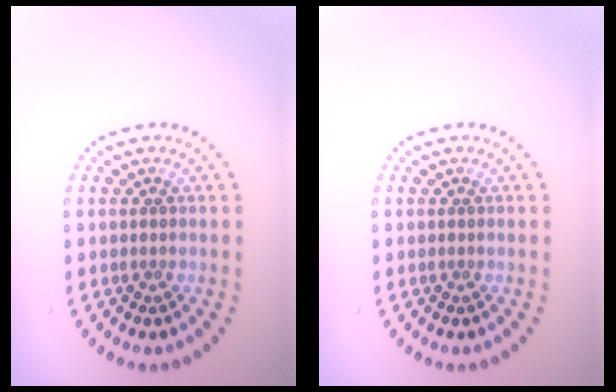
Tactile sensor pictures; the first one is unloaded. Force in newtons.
{"total": 0.0}